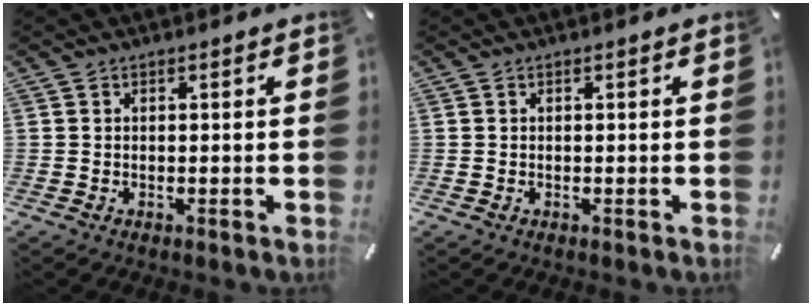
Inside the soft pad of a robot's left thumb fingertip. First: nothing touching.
{"total": 0.0}